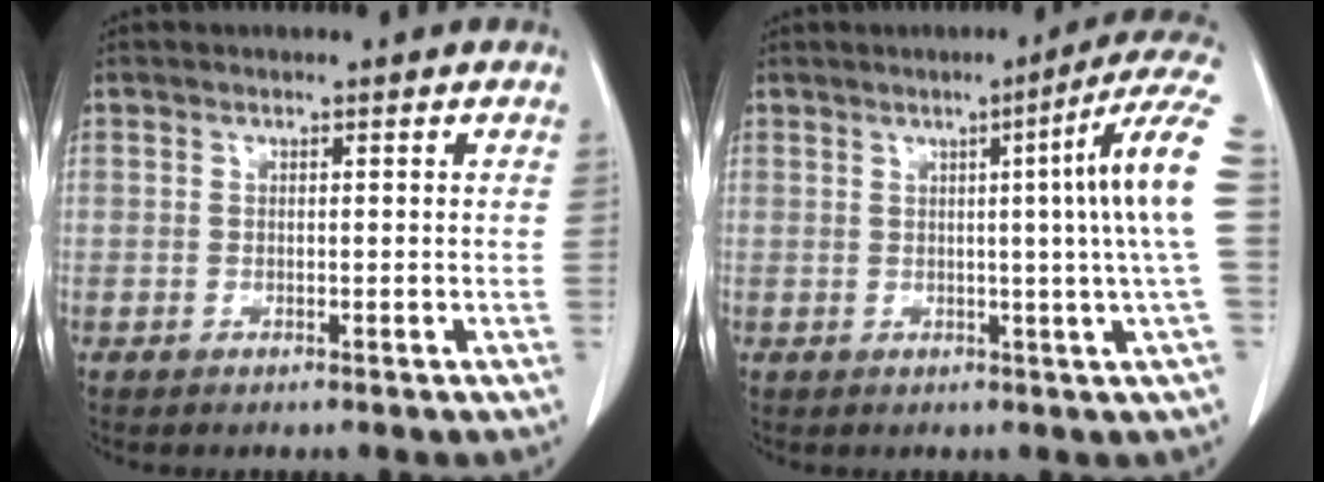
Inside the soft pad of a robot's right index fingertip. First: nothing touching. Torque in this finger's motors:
{"motor_torque": [0.90, -0.26, 0.28, 0.05]}